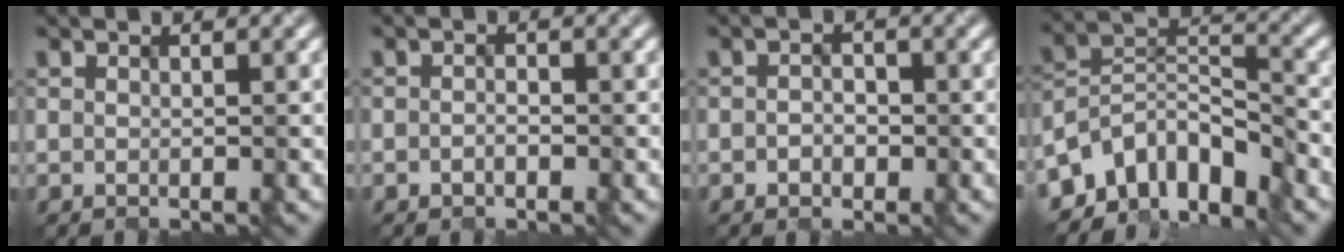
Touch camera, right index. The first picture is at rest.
{"total": 1.2, "force": [-0.6, 0.7, 0.8], "torque": [-0.015, 0.001, -0.012]}
{"total": 2.0, "force": [-0.3, 1.6, 1.2], "torque": [-0.018, 0.004, -0.008]}
{"total": 7.7, "force": [-6.0, 3.6, 3.2], "torque": [-0.033, 0.000, -0.125]}